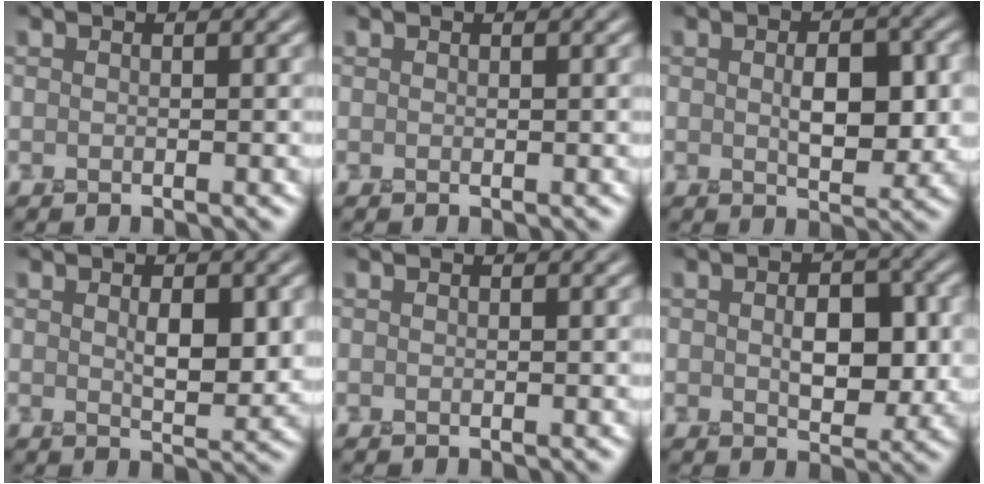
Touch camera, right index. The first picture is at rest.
{"total": 0.0}
{"total": 3.8, "force": [0.3, 2.0, 3.3], "torque": [-0.057, 0.006, 0.014]}
{"total": 2.6, "force": [0.7, 1.0, 2.3], "torque": [-0.045, 0.003, 0.021]}
{"total": 0.0}
{"total": 3.8, "force": [0.2, 2.3, 3.0], "torque": [-0.049, 0.005, 0.012]}